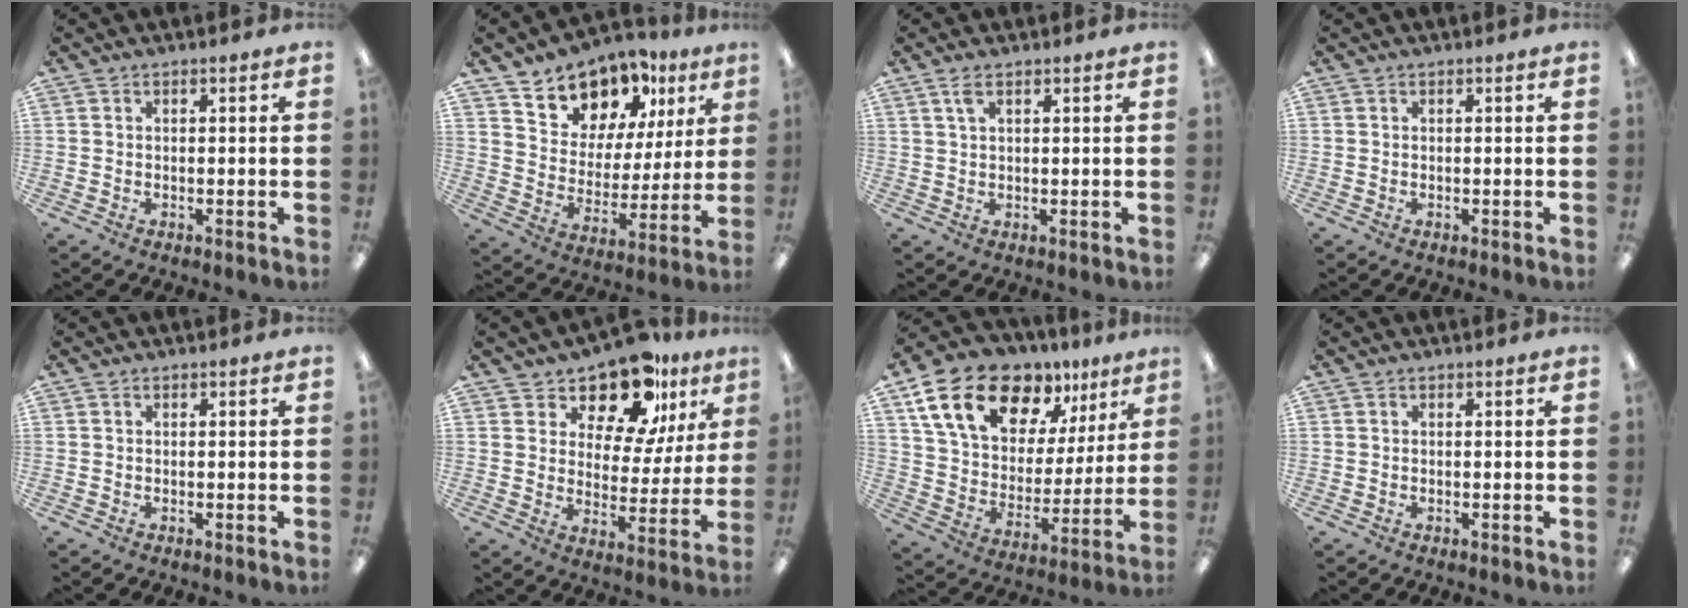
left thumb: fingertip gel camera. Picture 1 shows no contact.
{"total": 12.6, "force": [10.6, 6.5, 1.9], "torque": [-0.049, -0.092, 0.200]}
{"total": 3.0, "force": [1.7, 1.1, 2.2], "torque": [-0.051, 0.005, 0.029]}
{"total": 0.0}
{"total": 0.0}
{"total": 14.9, "force": [12.0, 6.2, 6.3], "torque": [-0.114, -0.082, 0.213]}
{"total": 19.0, "force": [12.3, 10.8, 9.7], "torque": [-0.171, -0.069, 0.223]}
{"total": 0.0}